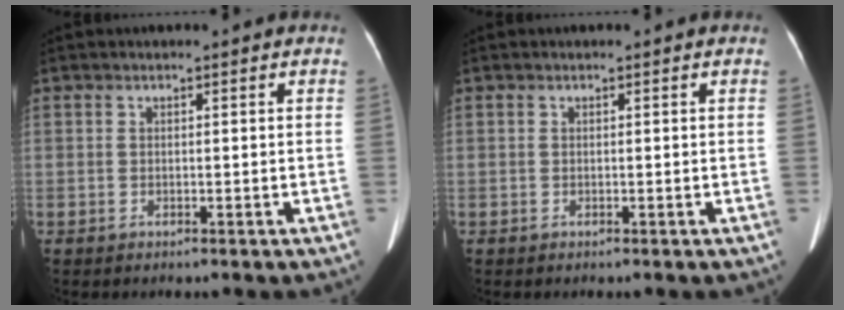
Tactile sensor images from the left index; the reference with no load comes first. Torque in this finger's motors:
{"motor_torque": [0.00, 0.00, 0.00, 0.00]}